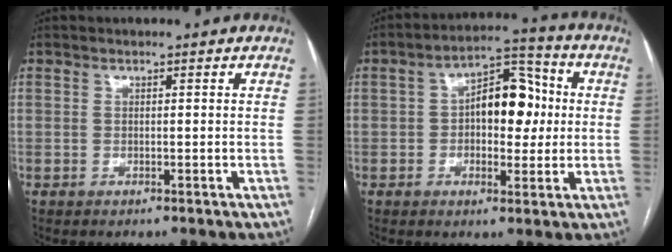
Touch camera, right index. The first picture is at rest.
{"total": 10.1, "force": [0.6, 5.2, 8.6], "torque": [-0.129, 0.034, 0.010]}